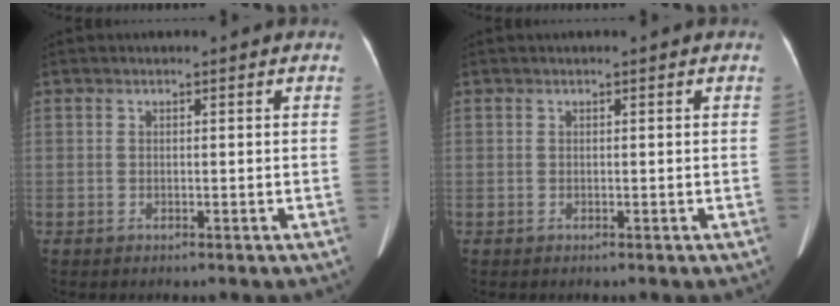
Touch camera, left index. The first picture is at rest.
{"total": 0.0}